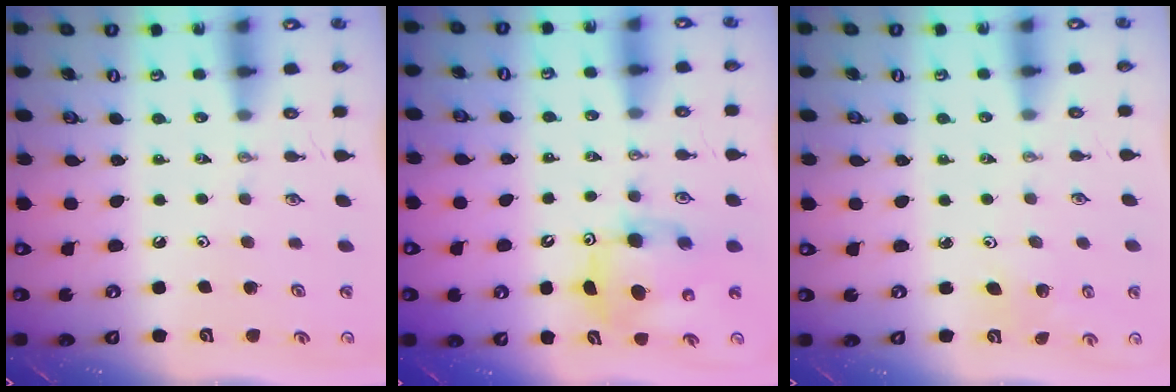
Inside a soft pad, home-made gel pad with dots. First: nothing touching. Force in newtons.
{"total": 7.1, "press": 6.8, "slide": 1.9}
{"total": 2.6, "press": 2.6, "slide": 0.2}